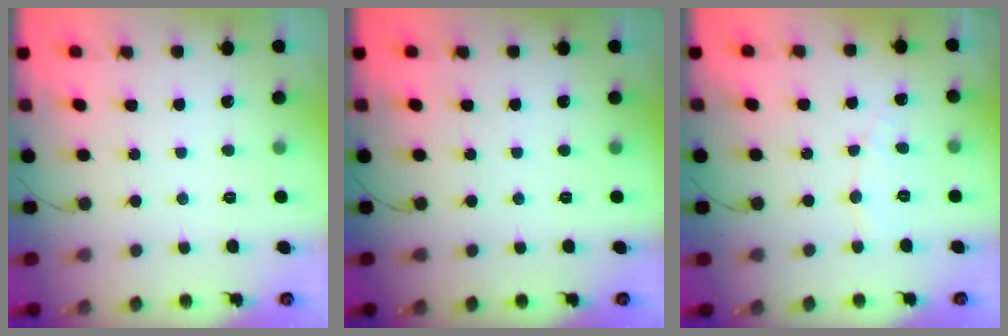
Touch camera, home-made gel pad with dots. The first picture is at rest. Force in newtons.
{"total": 0.0}
{"total": 3.9, "press": 3.9, "slide": 0.3}